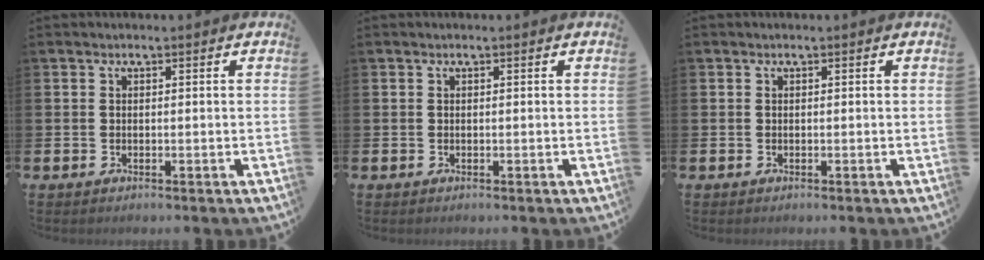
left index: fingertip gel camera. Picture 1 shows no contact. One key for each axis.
{"total": 0.0}
{"total": 0.0}